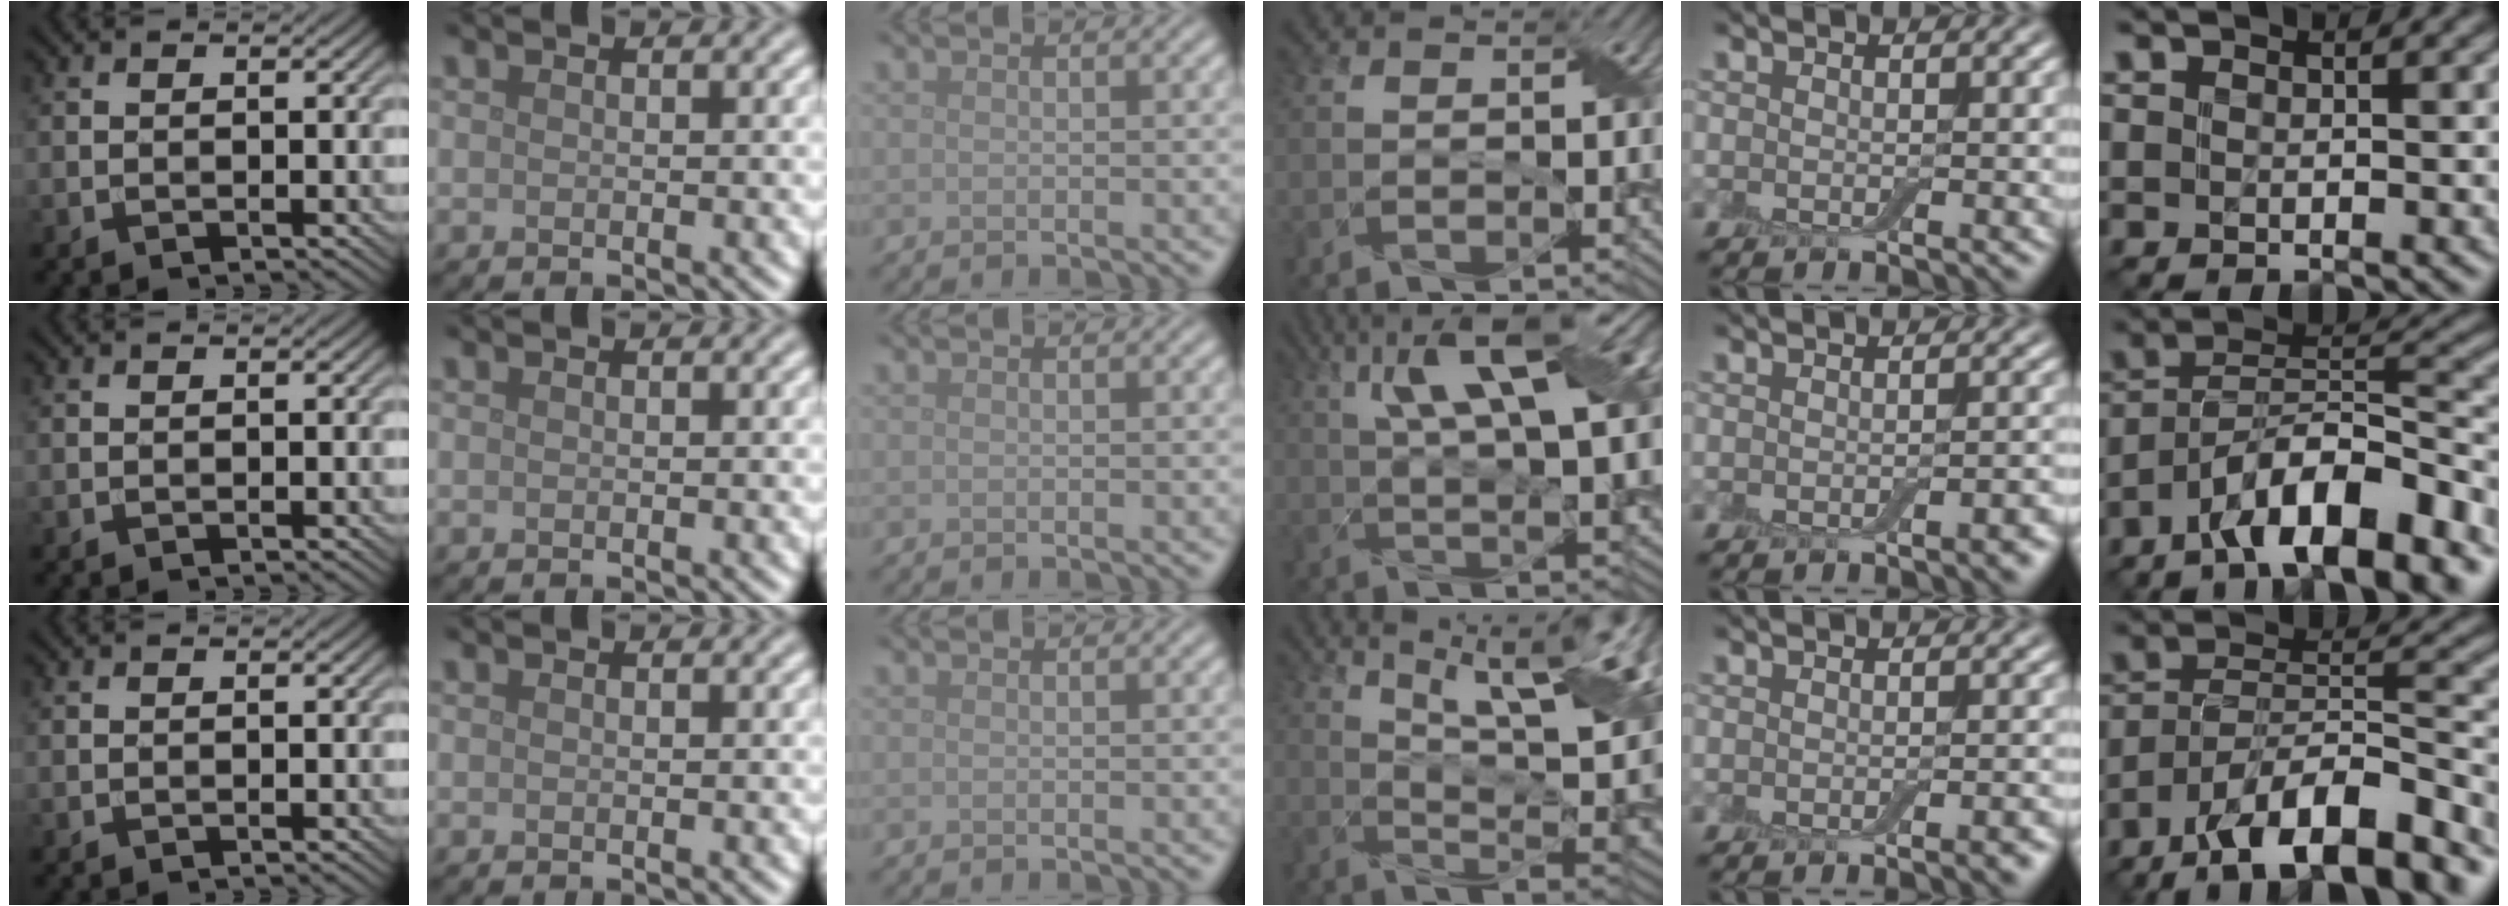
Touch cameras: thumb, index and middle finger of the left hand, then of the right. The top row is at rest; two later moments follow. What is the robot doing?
{"motion": "wrap", "object": "adhesive wrap"}